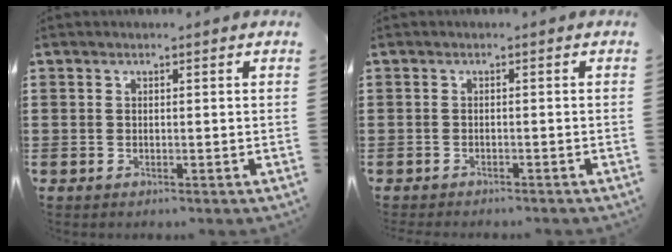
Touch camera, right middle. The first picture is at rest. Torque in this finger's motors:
{"motor_torque": [1.60, 0.00, 0.36, 0.09]}